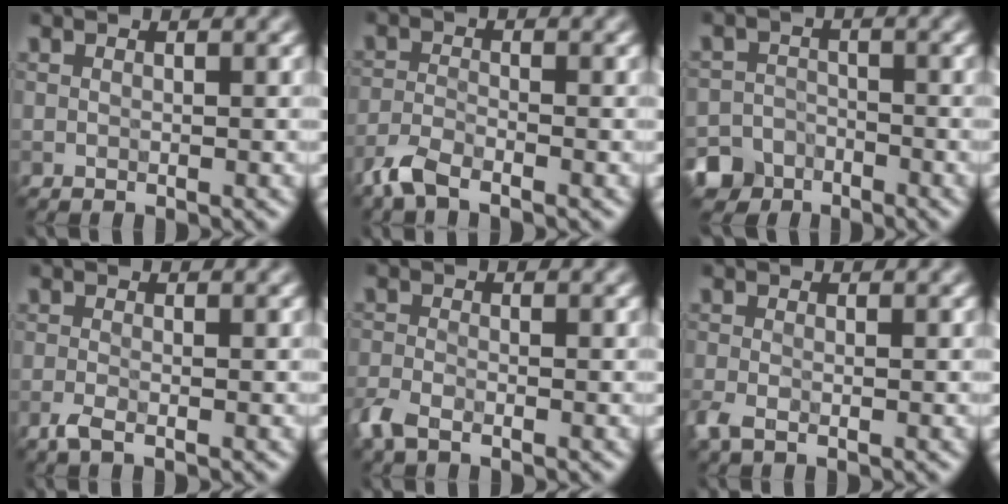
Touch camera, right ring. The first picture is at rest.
{"total": 2.9, "force": [-2.4, 0.7, 1.5], "torque": [-0.037, -0.007, -0.059]}
{"total": 5.2, "force": [-3.8, 3.4, 0.6], "torque": [0.003, -0.005, -0.065]}
{"total": 1.5, "force": [-0.9, 0.3, 1.1], "torque": [-0.025, -0.003, -0.024]}
{"total": 2.5, "force": [-1.8, 1.1, 1.4], "torque": [-0.036, -0.006, -0.047]}
{"total": 2.0, "force": [-1.1, 0.9, 1.4], "torque": [-0.036, -0.007, -0.030]}